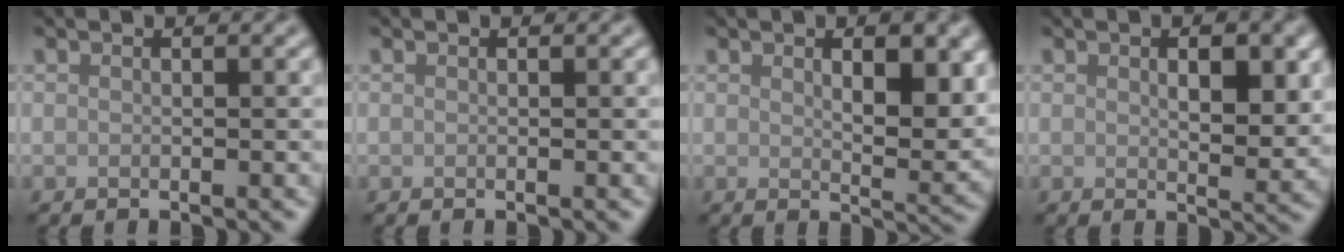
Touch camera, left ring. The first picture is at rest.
{"total": 0.0}
{"total": 5.2, "force": [1.7, 2.1, 4.4], "torque": [-0.058, -0.007, 0.032]}
{"total": 4.0, "force": [1.2, 1.8, 3.4], "torque": [-0.048, -0.006, 0.022]}